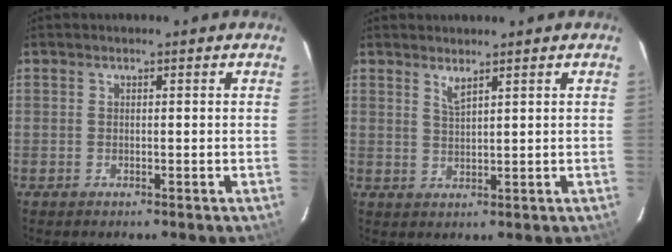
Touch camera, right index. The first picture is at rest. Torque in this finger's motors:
{"motor_torque": [-0.05, 0.07, -0.04, 0.03]}